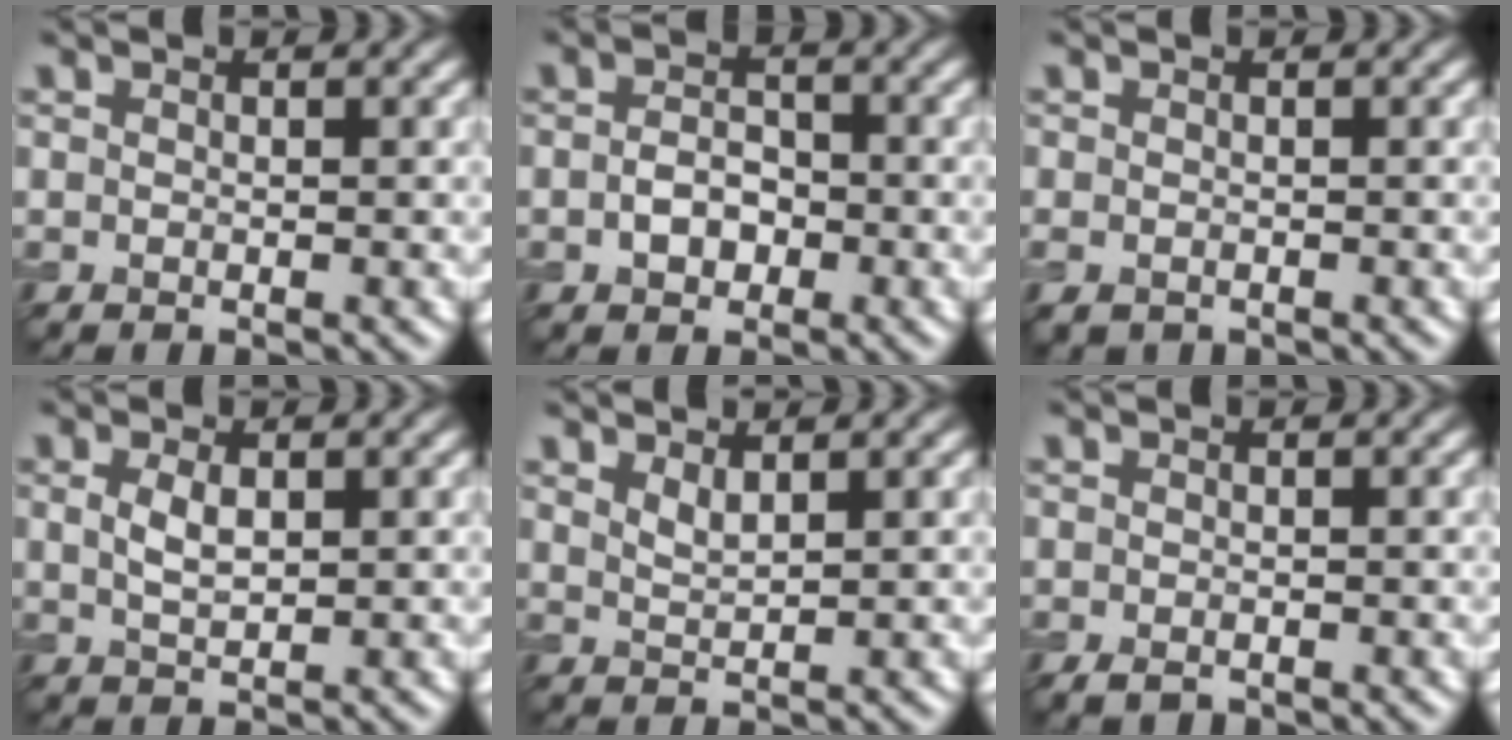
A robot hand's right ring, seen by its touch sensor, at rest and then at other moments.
{"total": 2.3, "force": [-0.7, 1.6, 1.5], "torque": [-0.028, 0.001, -0.015]}
{"total": 1.2, "force": [-0.7, 0.7, 0.6], "torque": [-0.015, -0.009, -0.013]}
{"total": 2.0, "force": [0.6, 0.9, 1.7], "torque": [-0.040, -0.001, 0.015]}
{"total": 1.5, "force": [1.2, 0.4, 0.8], "torque": [-0.018, -0.003, 0.025]}
{"total": 1.2, "force": [-0.8, 0.5, 0.6], "torque": [-0.013, -0.005, -0.014]}